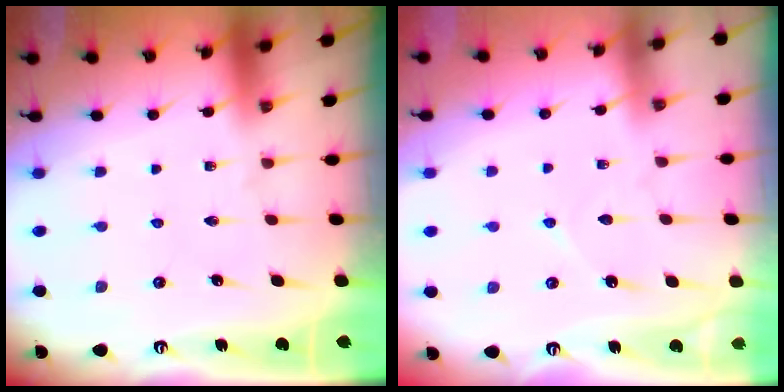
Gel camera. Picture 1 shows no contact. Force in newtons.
{"total": 3.3, "press": 3.3, "slide": 0.1}